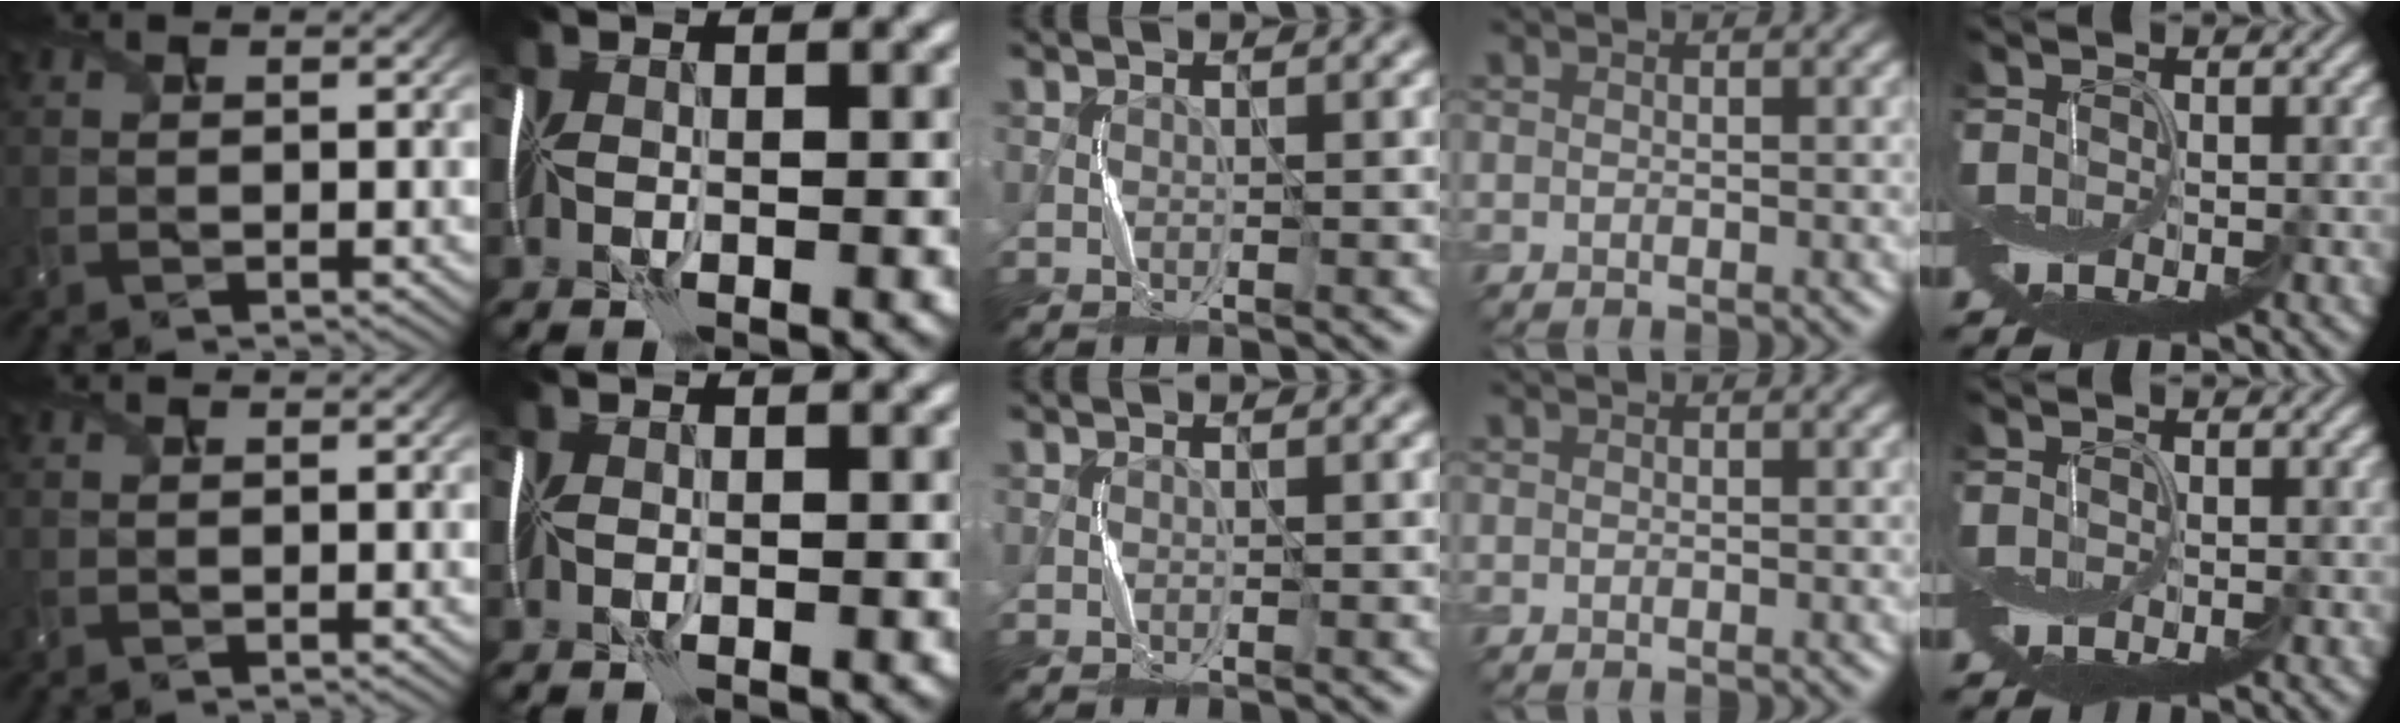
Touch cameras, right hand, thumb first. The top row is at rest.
{}